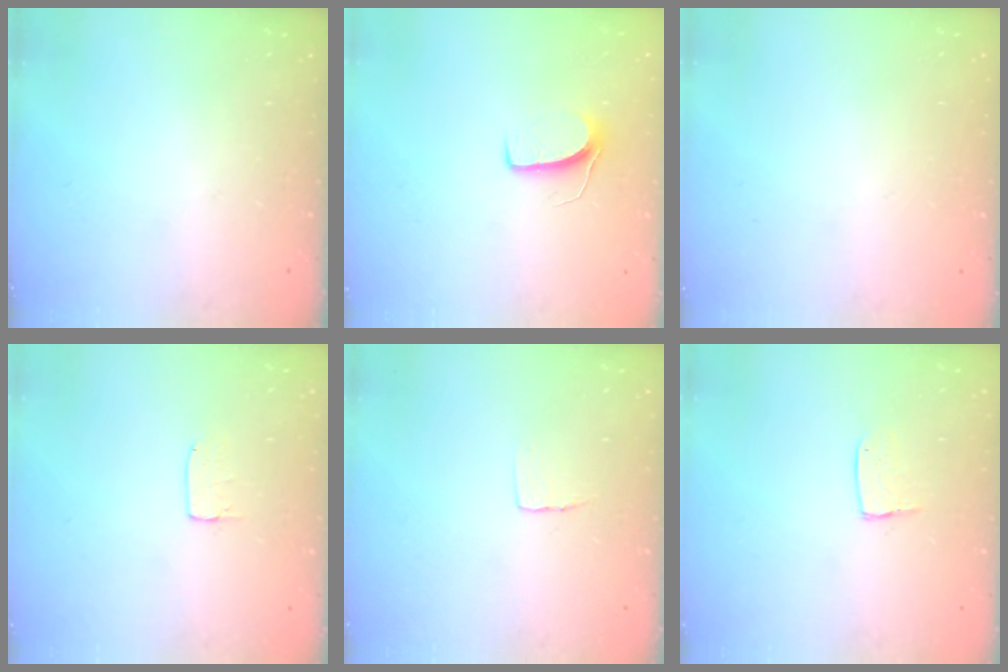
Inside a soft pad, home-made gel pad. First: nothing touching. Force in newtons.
{"total": 6.8, "press": 6.7, "slide": 0.5}
{"total": 0.0}
{"total": 3.7, "press": 3.6, "slide": 0.2}
{"total": 4.1, "press": 4.1, "slide": 0.3}
{"total": 5.2, "press": 5.2, "slide": 0.4}